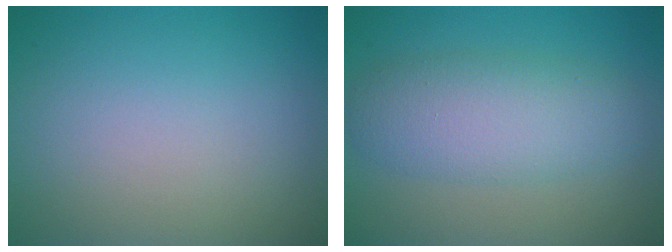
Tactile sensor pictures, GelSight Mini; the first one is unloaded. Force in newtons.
{"total": 5.4, "press": 5.4, "slide": 0.0}